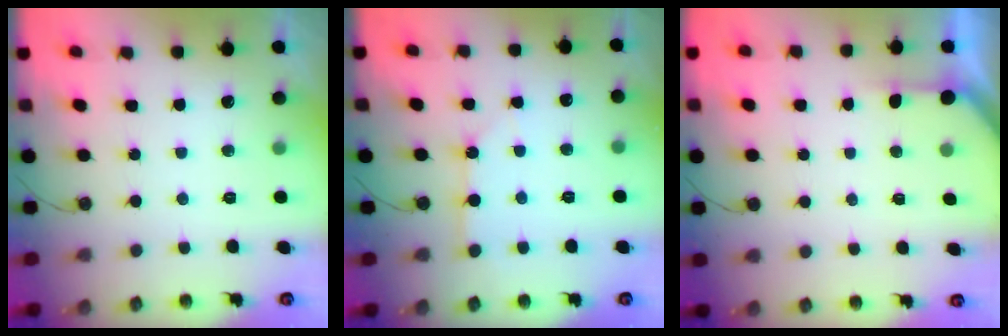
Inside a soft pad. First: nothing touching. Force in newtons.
{"total": 2.6, "press": 2.6, "slide": 0.1}
{"total": 1.6, "press": 1.6, "slide": 0.2}